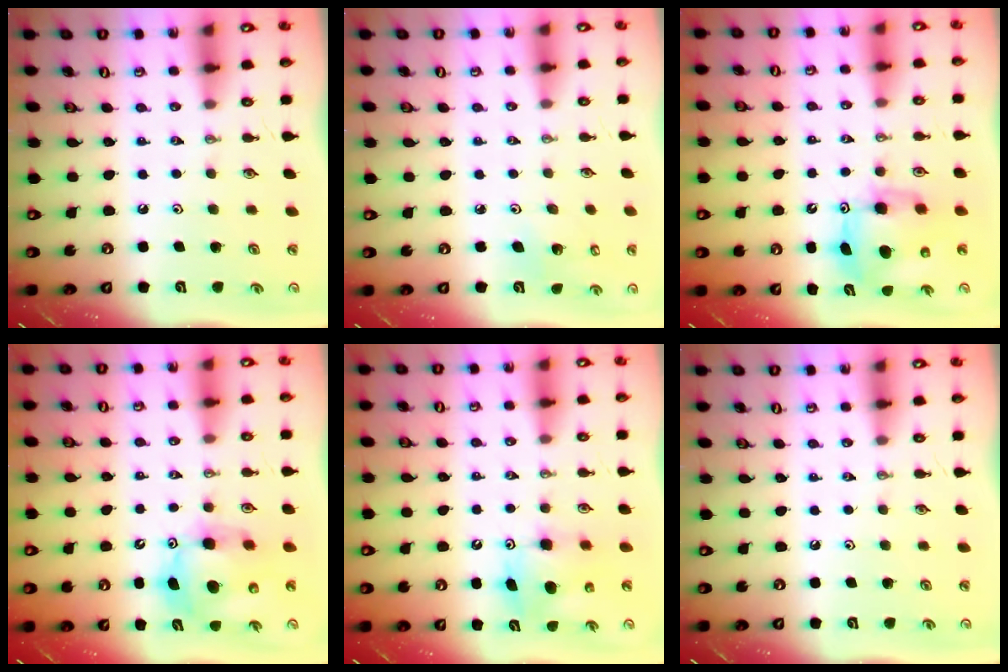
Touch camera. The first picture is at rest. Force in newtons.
{"total": 3.6, "press": 3.4, "slide": 1.1}
{"total": 9.3, "press": 9.3, "slide": 0.3}
{"total": 11.0, "press": 10.7, "slide": 2.5}
{"total": 8.0, "press": 7.9, "slide": 0.4}
{"total": 0.0}